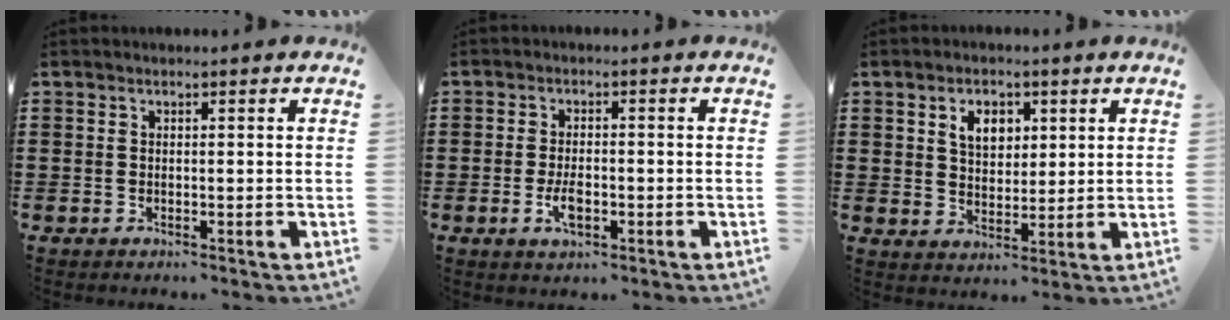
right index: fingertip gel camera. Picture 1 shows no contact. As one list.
[{"total": 3.6, "force": [-1.1, 1.5, 3.1], "torque": [-0.070, -0.003, -0.023]}, {"total": 4.4, "force": [1.8, 3.1, 2.6], "torque": [-0.055, 0.010, 0.028]}]